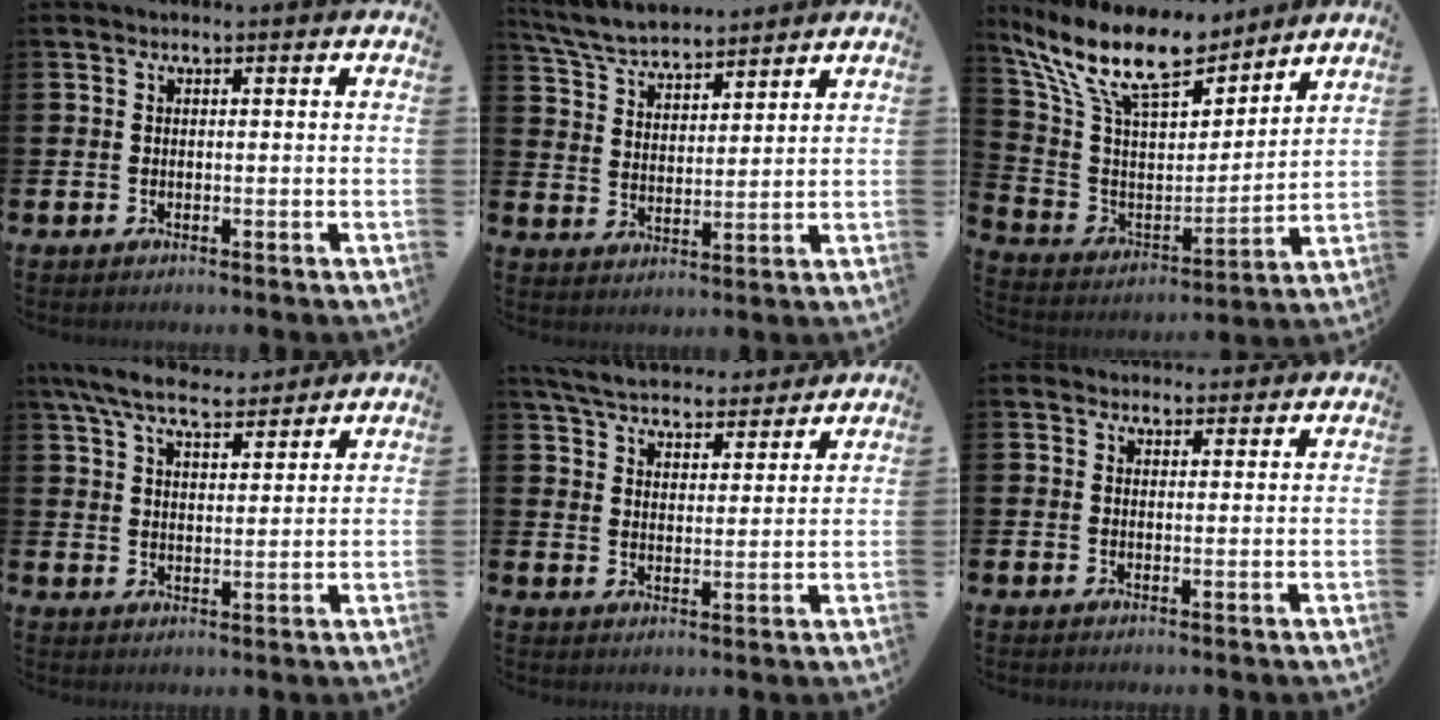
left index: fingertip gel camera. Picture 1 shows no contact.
{"total": 5.9, "force": [5.7, 1.1, 1.1], "torque": [-0.051, -0.026, 0.103]}
{"total": 13.7, "force": [11.4, 4.3, 6.3], "torque": [-0.176, -0.058, 0.206]}
{"total": 7.9, "force": [7.1, 2.1, 2.8], "torque": [-0.075, -0.024, 0.130]}
{"total": 5.8, "force": [5.5, 1.3, 1.1], "torque": [-0.052, -0.029, 0.099]}
{"total": 1.9, "force": [1.8, 0.6, -0.2], "torque": [0.008, -0.007, 0.032]}